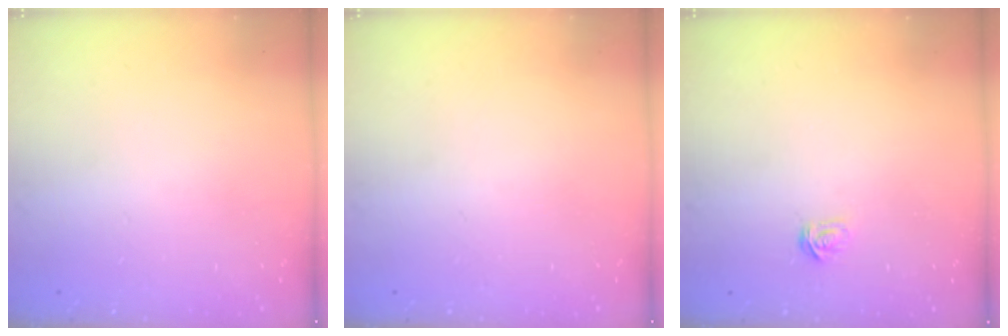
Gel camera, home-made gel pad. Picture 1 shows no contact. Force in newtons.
{"total": 0.0}
{"total": 2.5, "press": 2.5, "slide": 0.2}